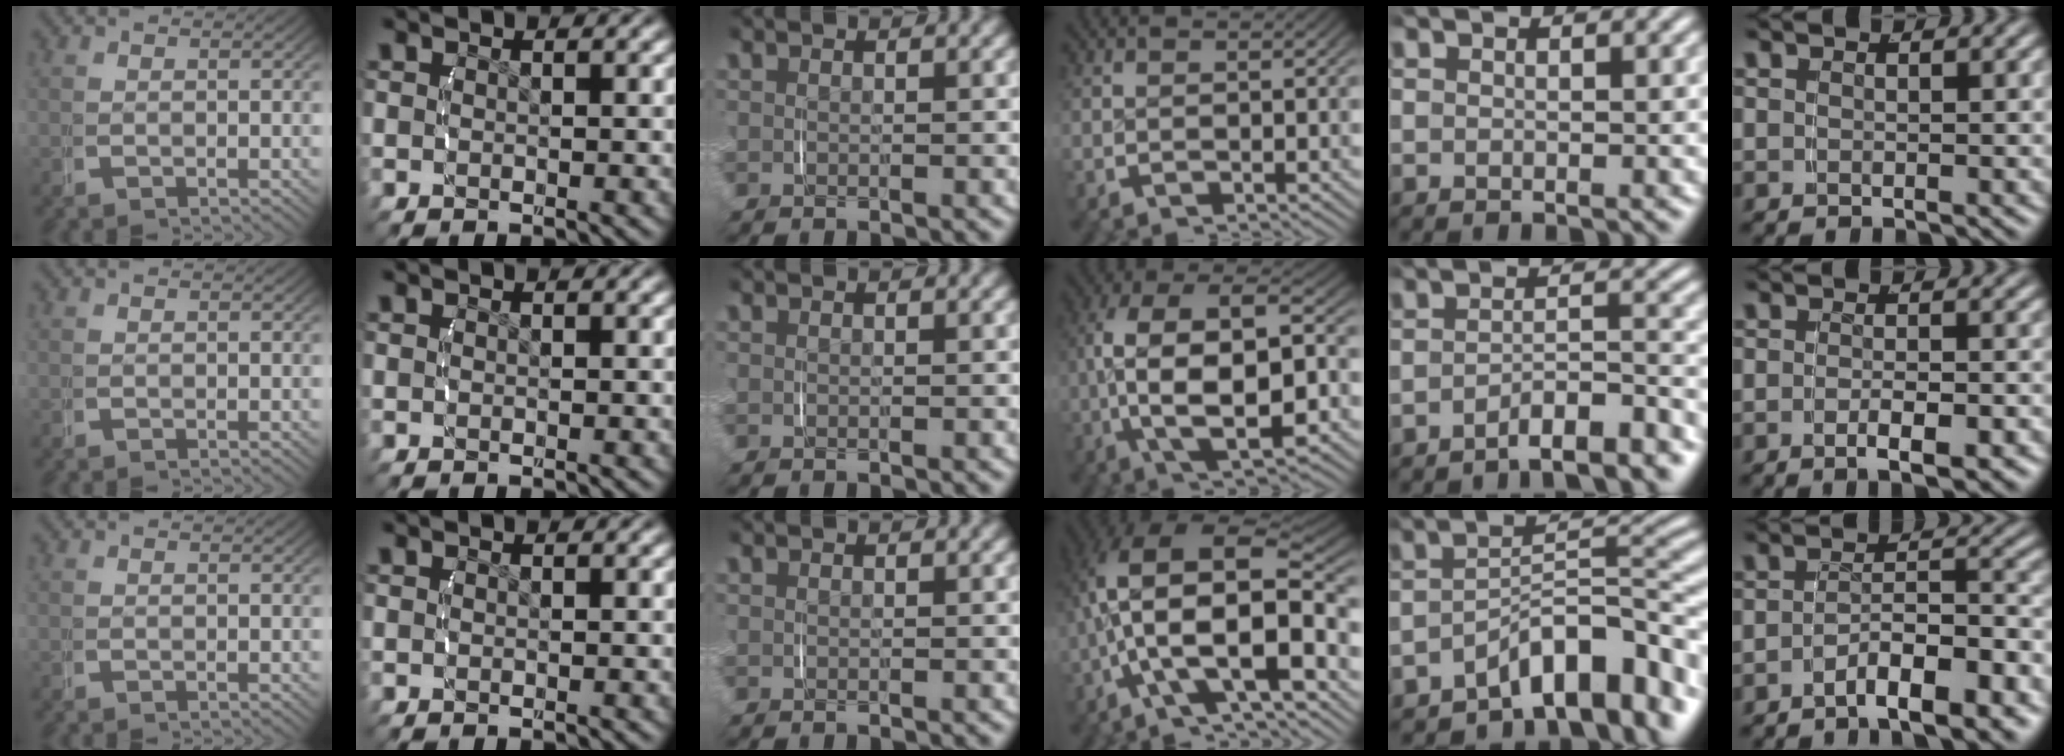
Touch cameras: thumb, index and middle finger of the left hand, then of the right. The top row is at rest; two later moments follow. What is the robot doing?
{"motion": "lift_and_place", "object": "toothpaste"}